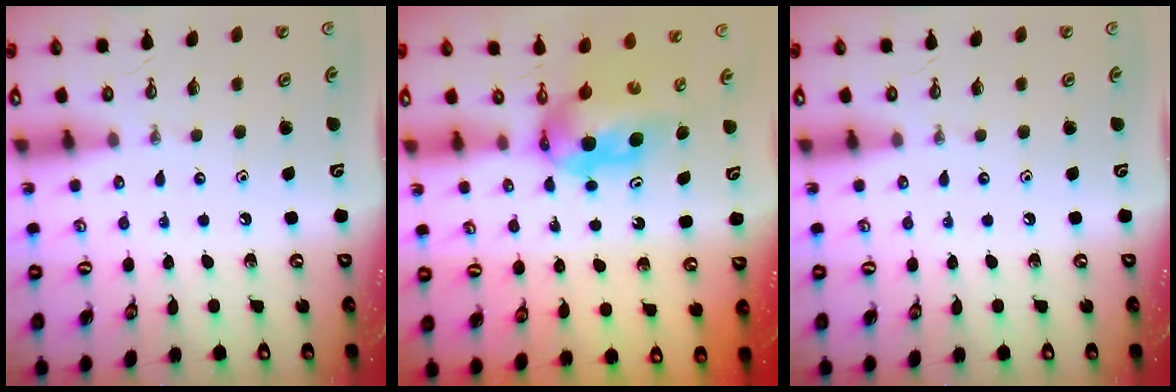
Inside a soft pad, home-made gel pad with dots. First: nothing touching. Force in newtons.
{"total": 6.4, "press": 4.6, "slide": 4.4}
{"total": 0.0}